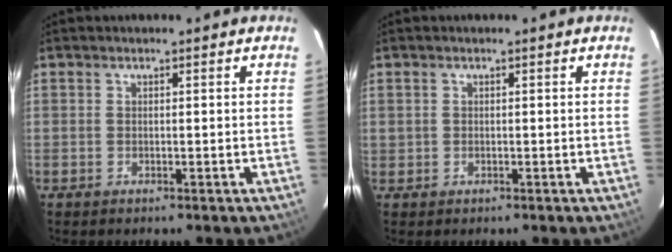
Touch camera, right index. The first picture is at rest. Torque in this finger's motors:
{"motor_torque": [0.20, 0.14, 0.00, 0.00]}